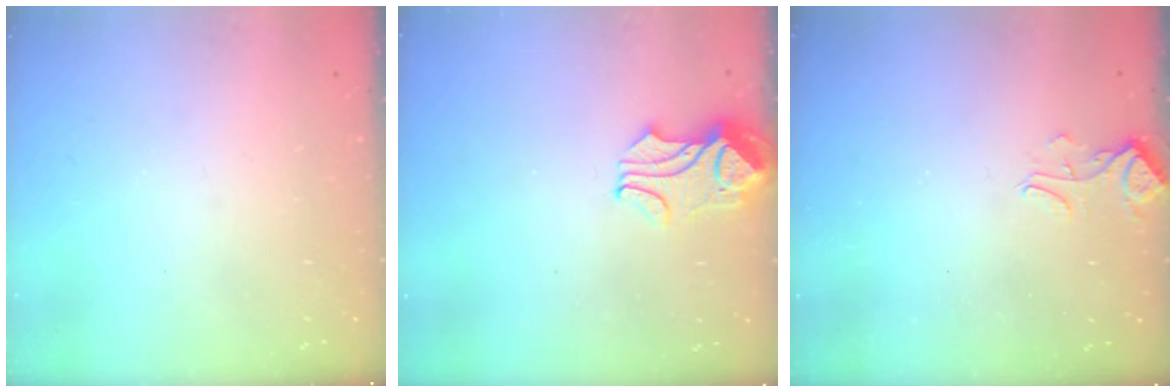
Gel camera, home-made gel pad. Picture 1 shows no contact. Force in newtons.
{"total": 2.5, "press": 2.4, "slide": 0.6}
{"total": 2.7, "press": 2.7, "slide": 0.5}